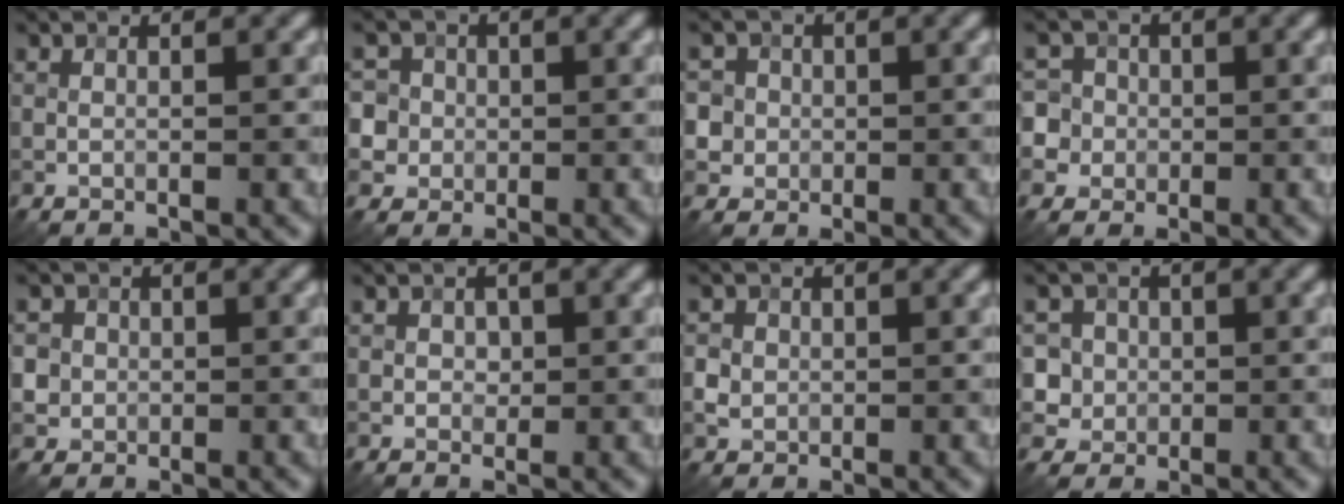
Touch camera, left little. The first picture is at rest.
{"total": 6.5, "force": [0.8, 6.1, 2.1], "torque": [-0.040, 0.030, -0.014]}
{"total": 5.4, "force": [1.0, 5.0, 1.7], "torque": [-0.034, 0.034, -0.006]}
{"total": 6.3, "force": [-0.1, 6.0, 1.9], "torque": [-0.035, 0.030, -0.029]}
{"total": 3.3, "force": [0.5, 3.1, 1.0], "torque": [-0.007, 0.019, -0.001]}
{"total": 1.0, "force": [0.2, 0.8, 0.5], "torque": [-0.007, -0.003, 0.001]}
{"total": 1.5, "force": [0.0, 1.4, 0.6], "torque": [-0.009, 0.004, 0.004]}
{"total": 5.3, "force": [1.1, 4.9, 1.7], "torque": [-0.028, 0.030, 0.000]}